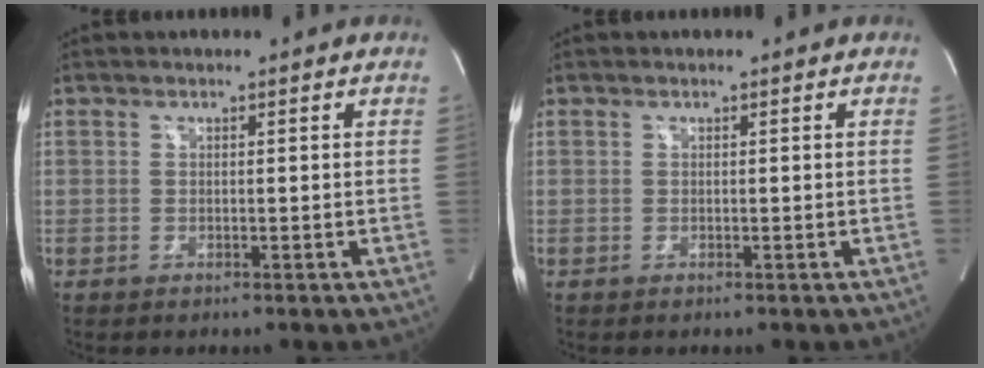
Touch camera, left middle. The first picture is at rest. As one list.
[{"total": 0.0}]